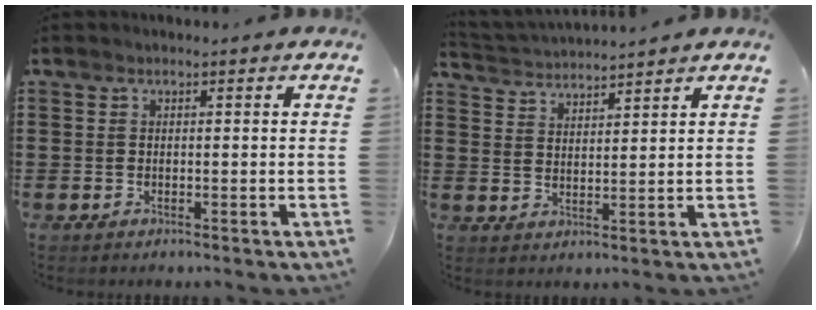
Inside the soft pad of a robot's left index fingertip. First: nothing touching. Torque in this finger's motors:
{"motor_torque": [0.54, 0.48, 0.01, 0.04]}